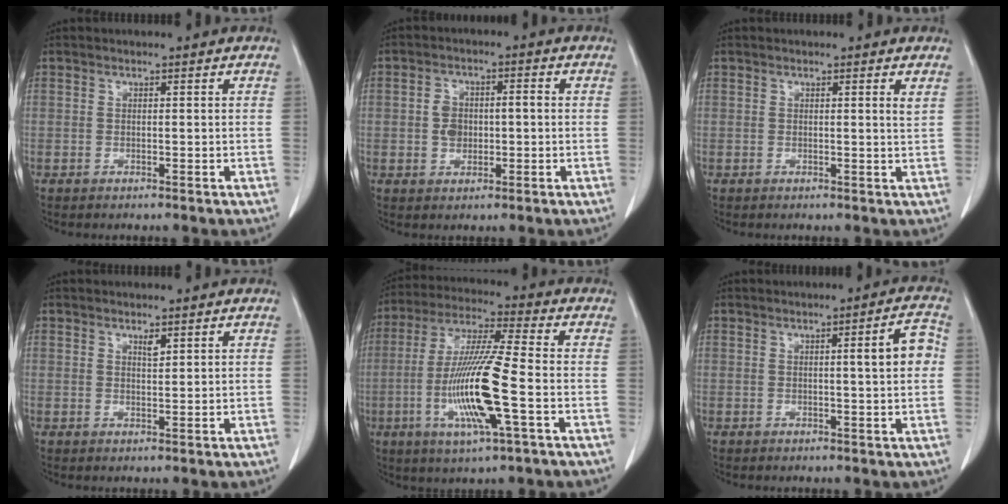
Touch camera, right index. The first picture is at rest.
{"total": 4.6, "force": [-0.3, 3.1, 3.4], "torque": [-0.069, 0.018, -0.002]}
{"total": 1.0, "force": [0.7, -0.2, 0.8], "torque": [-0.018, -0.006, 0.007]}
{"total": 1.2, "force": [0.8, 0.3, 0.8], "torque": [-0.016, -0.005, 0.015]}
{"total": 14.9, "force": [-3.7, 0.6, 14.4], "torque": [-0.292, -0.015, -0.073]}
{"total": 4.7, "force": [0.4, 0.2, 4.7], "torque": [-0.064, 0.007, 0.003]}